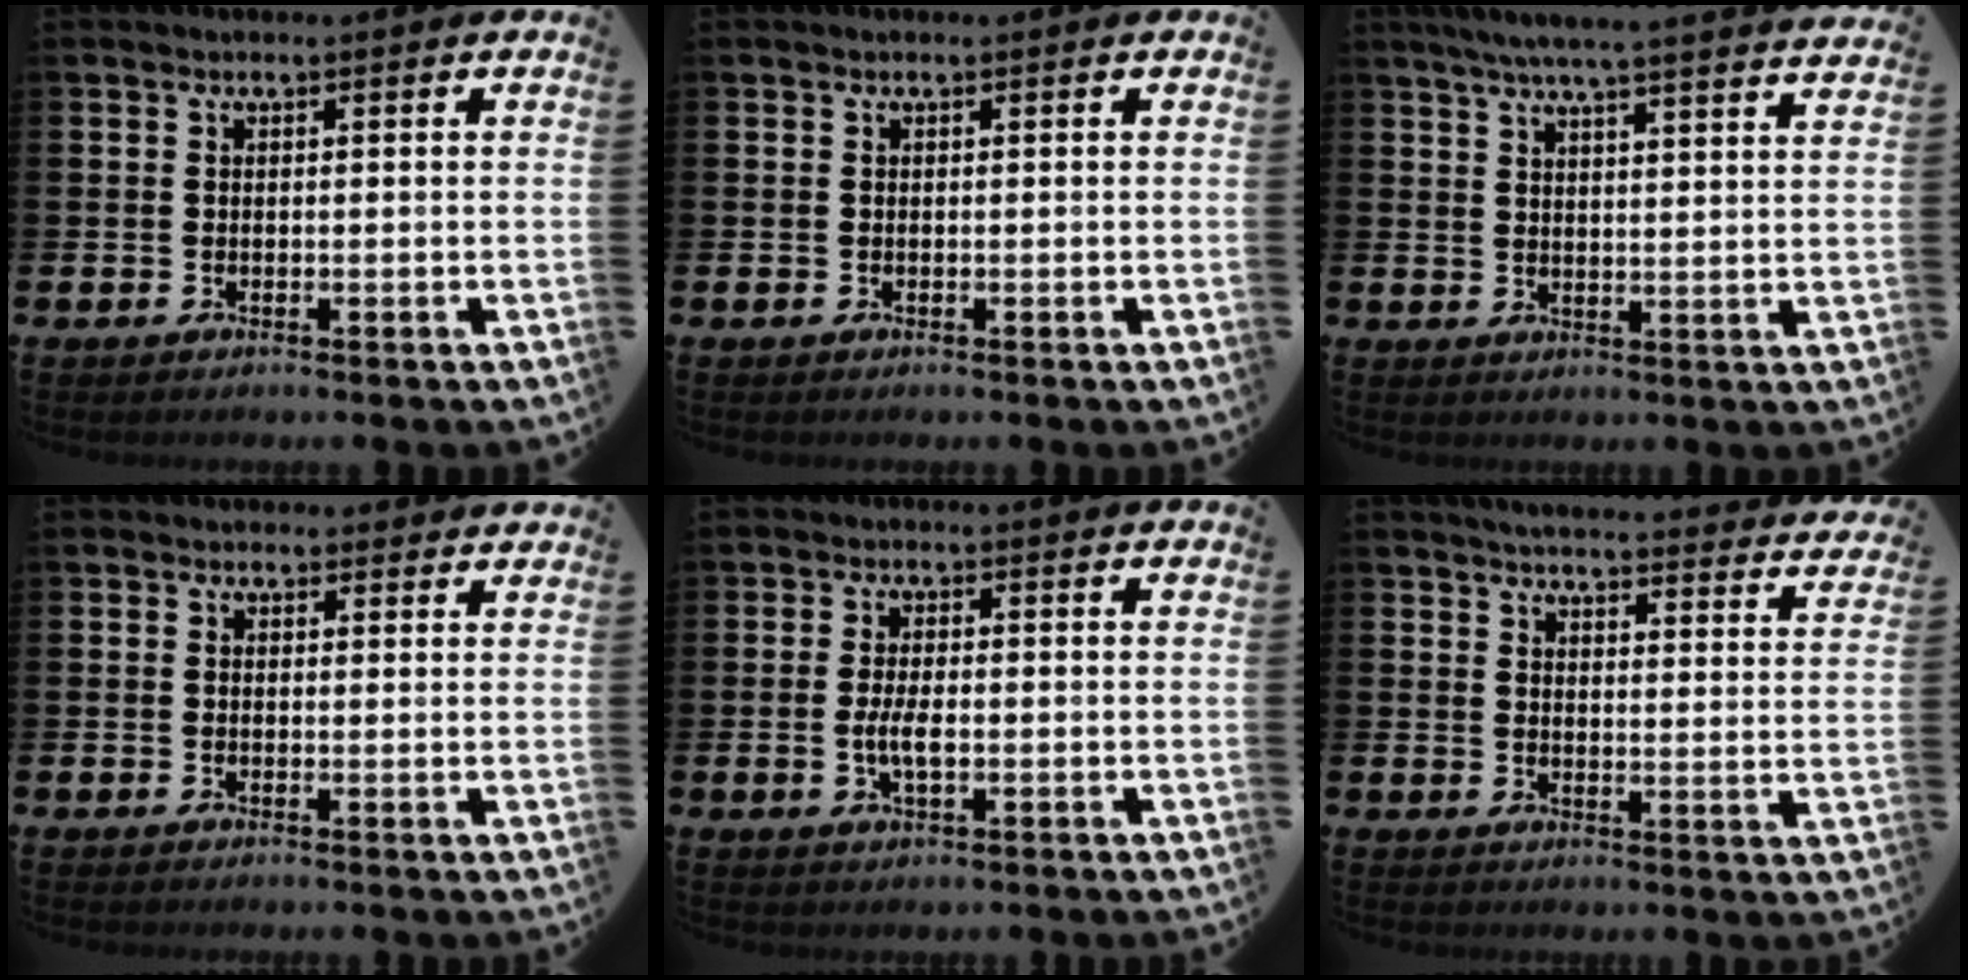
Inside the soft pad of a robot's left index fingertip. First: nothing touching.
{"total": 0.0}
{"total": 5.9, "force": [5.6, -0.5, 1.9], "torque": [-0.051, -0.029, 0.096]}
{"total": 1.3, "force": [1.1, 0.8, 0.0], "torque": [0.008, 0.004, 0.018]}
{"total": 3.3, "force": [-0.4, 1.2, 3.0], "torque": [-0.051, 0.000, -0.009]}
{"total": 4.6, "force": [4.5, 0.2, 0.8], "torque": [-0.020, -0.039, 0.075]}